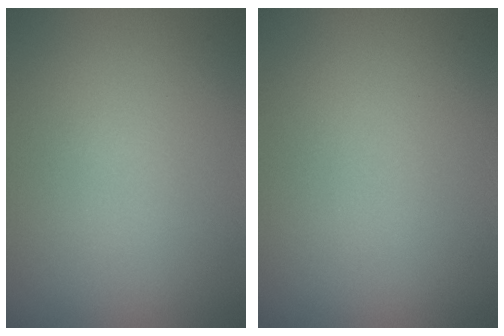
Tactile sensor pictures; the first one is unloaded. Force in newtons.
{"total": 0.0}